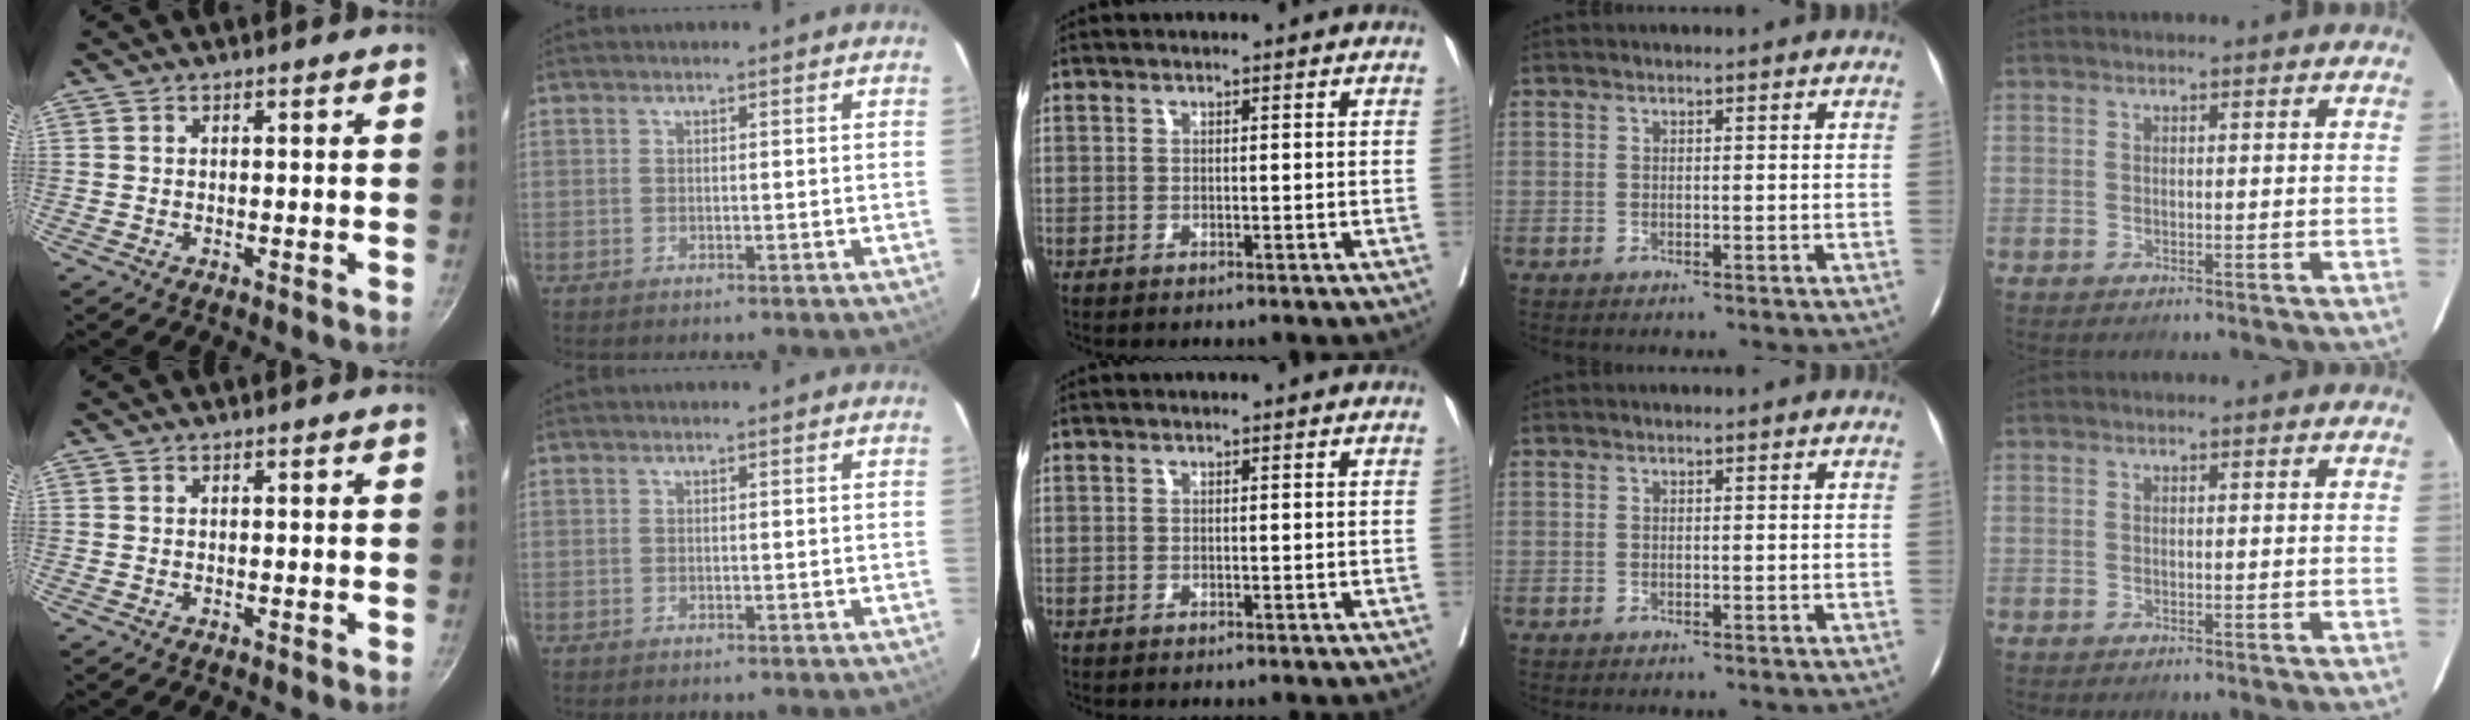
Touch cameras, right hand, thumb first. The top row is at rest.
{}